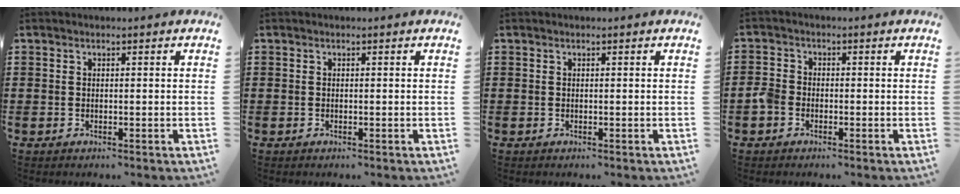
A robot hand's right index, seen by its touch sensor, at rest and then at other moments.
{"total": 0.0}
{"total": 0.0}
{"total": 2.6, "force": [-1.3, 1.8, 1.3], "torque": [-0.047, -0.005, -0.032]}